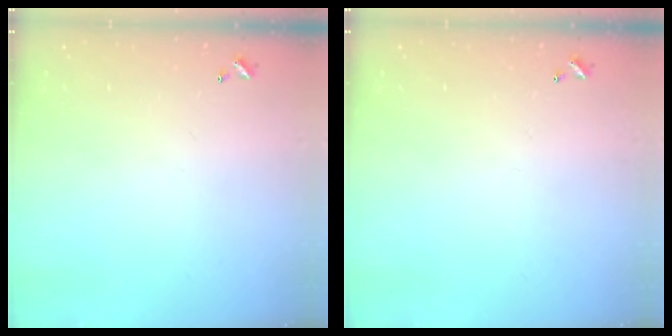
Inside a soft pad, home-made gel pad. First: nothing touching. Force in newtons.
{"total": 0.0}